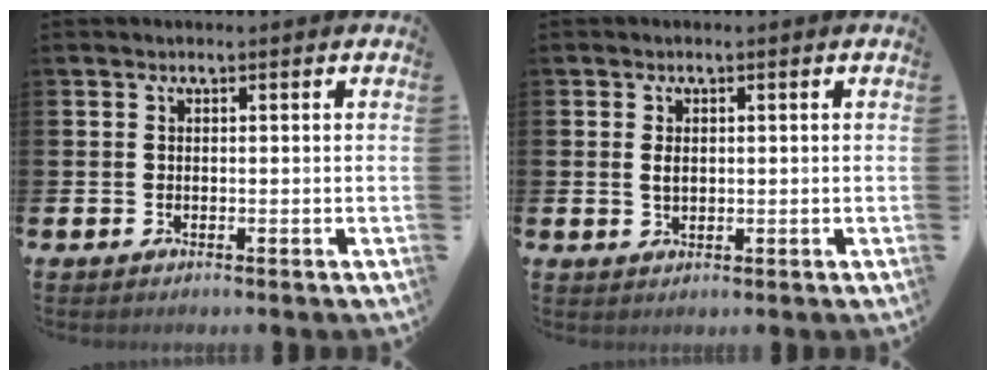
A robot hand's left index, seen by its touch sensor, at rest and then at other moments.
{"total": 1.6, "force": [0.5, 1.0, 1.2], "torque": [-0.013, 0.001, 0.005]}